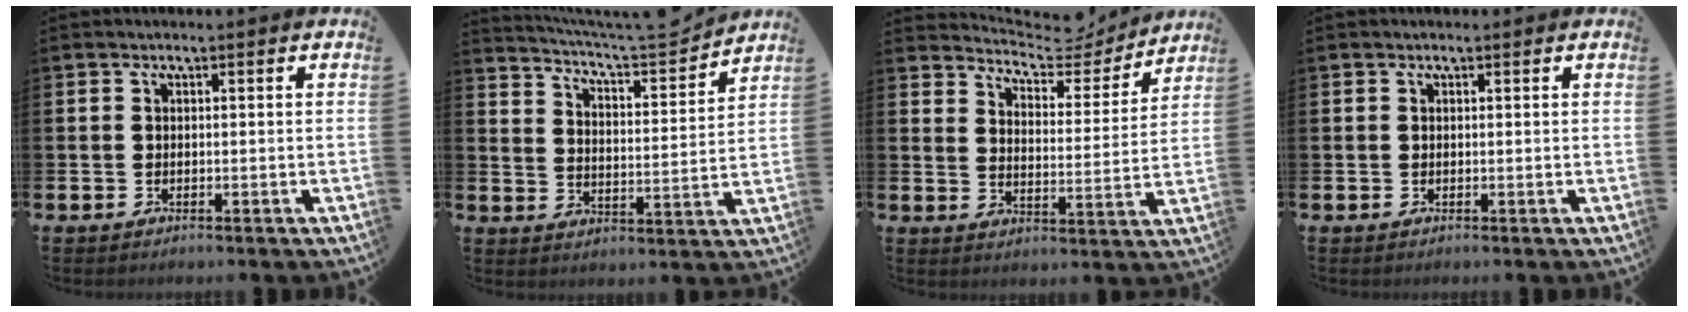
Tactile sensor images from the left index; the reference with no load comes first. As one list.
[{"total": 6.2, "force": [6.1, 0.3, 1.5], "torque": [-0.052, -0.055, 0.100]}, {"total": 5.6, "force": [5.2, 1.8, 1.0], "torque": [-0.036, -0.043, 0.083]}, {"total": 0.0}]